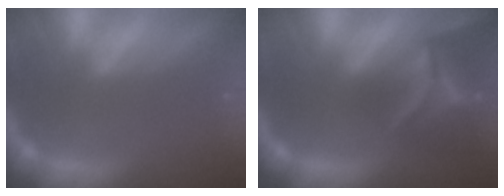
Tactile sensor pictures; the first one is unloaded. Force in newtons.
{"total": 9.9}